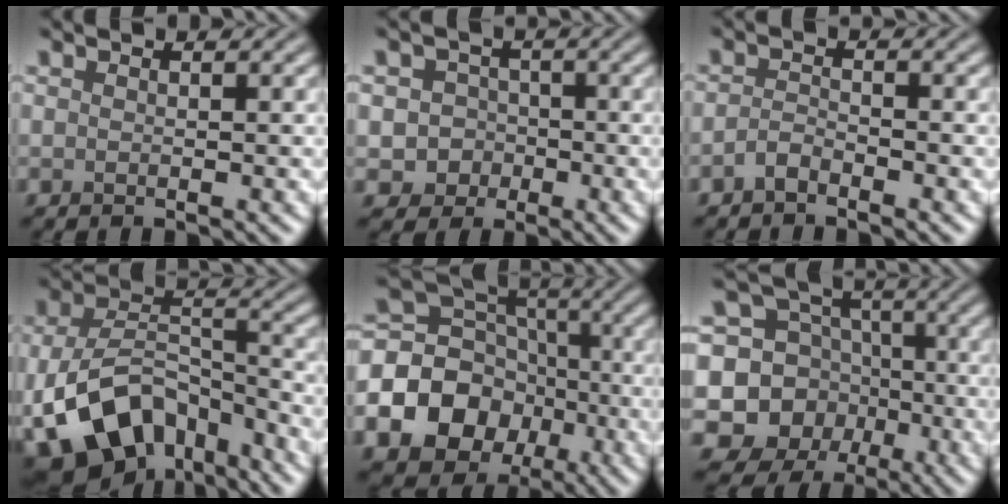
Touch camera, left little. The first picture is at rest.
{"total": 3.6, "force": [-0.9, 3.5, 0.7], "torque": [0.018, 0.003, -0.028]}
{"total": 1.3, "force": [-1.0, 0.5, 0.7], "torque": [-0.017, 0.005, -0.026]}
{"total": 11.1, "force": [-5.8, 6.5, 6.9], "torque": [-0.124, -0.008, -0.103]}
{"total": 16.0, "force": [-5.5, 14.1, 5.4], "torque": [-0.141, -0.018, -0.097]}
{"total": 11.2, "force": [-2.7, 10.5, 2.9], "torque": [-0.067, -0.006, -0.061]}